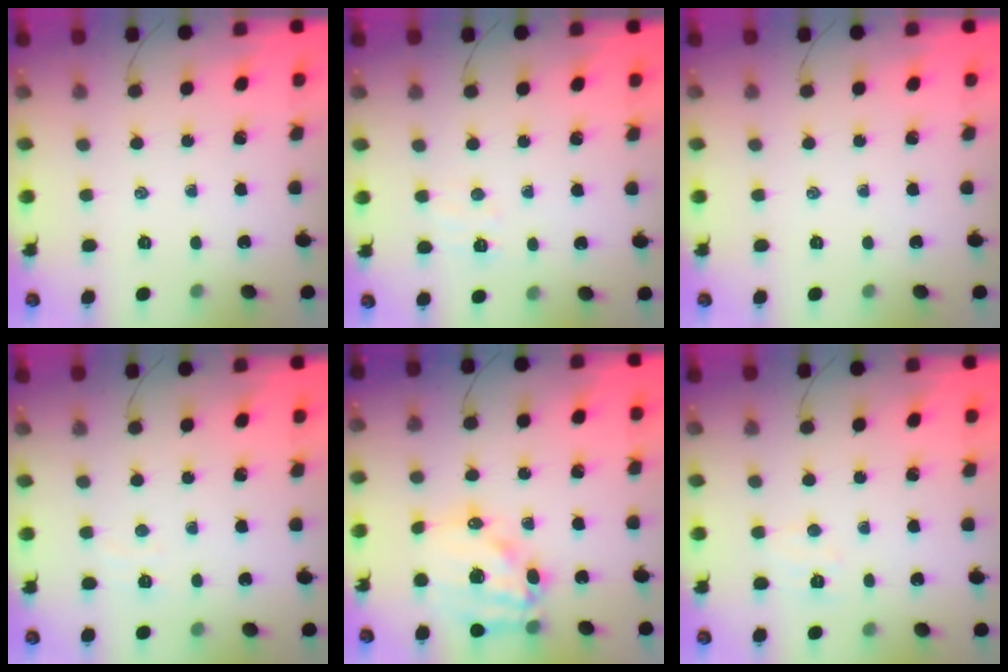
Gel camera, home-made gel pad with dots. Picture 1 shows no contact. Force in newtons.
{"total": 5.0, "press": 4.8, "slide": 1.2}
{"total": 0.0}
{"total": 3.0, "press": 2.9, "slide": 0.7}
{"total": 14.9, "press": 14.5, "slide": 3.4}
{"total": 3.8, "press": 3.7, "slide": 0.9}